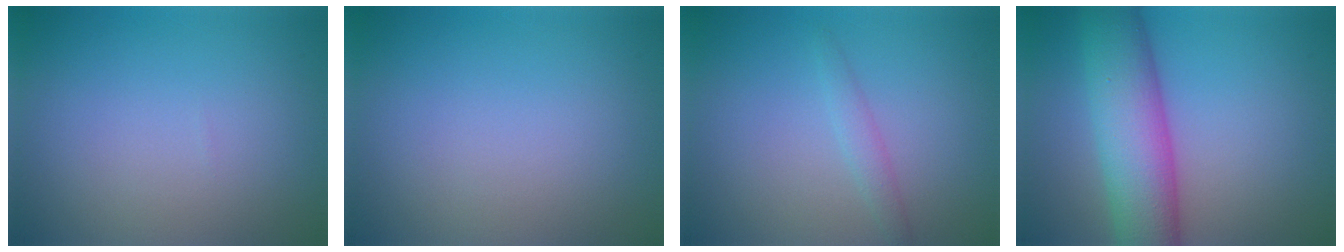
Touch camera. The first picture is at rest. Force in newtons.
{"total": 0.0}
{"total": 1.2, "press": 1.2, "slide": 0.1}
{"total": 8.6, "press": 8.6, "slide": 0.4}